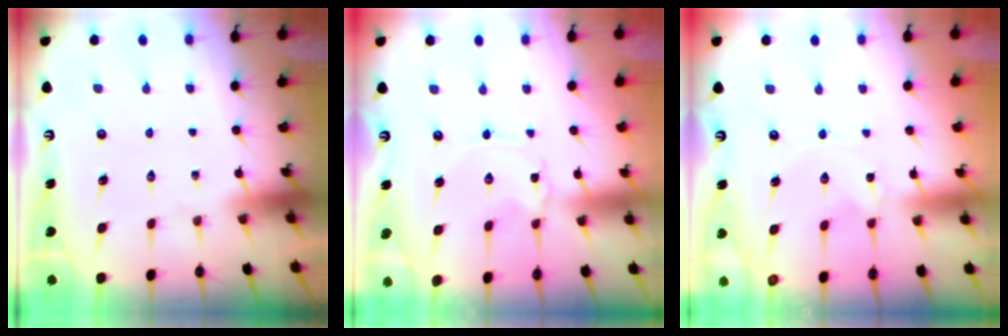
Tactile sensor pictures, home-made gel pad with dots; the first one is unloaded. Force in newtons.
{"total": 0.0}
{"total": 0.0}